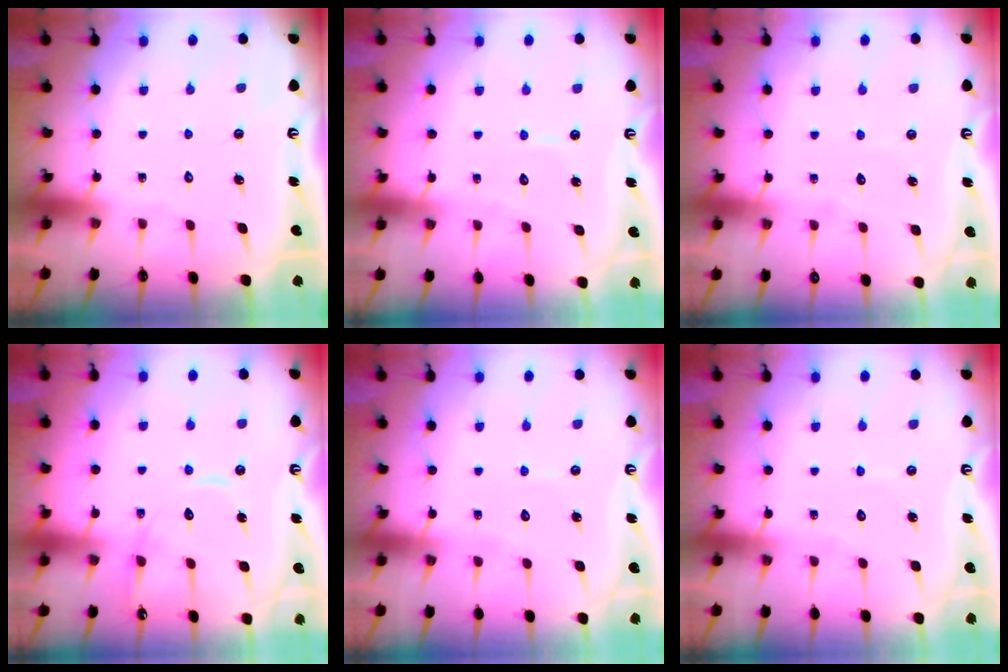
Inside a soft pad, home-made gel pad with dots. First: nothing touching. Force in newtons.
{"total": 3.9, "press": 3.9, "slide": 0.4}
{"total": 4.3, "press": 4.3, "slide": 0.4}
{"total": 12.8, "press": 12.8, "slide": 1.2}
{"total": 3.7, "press": 3.7, "slide": 0.3}
{"total": 2.7, "press": 2.7, "slide": 0.2}